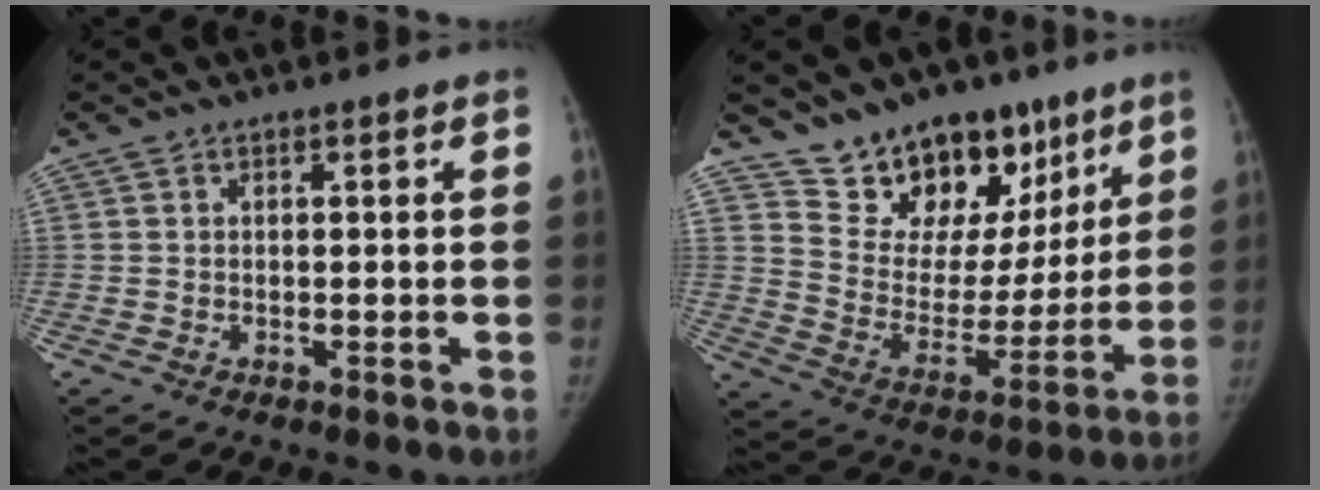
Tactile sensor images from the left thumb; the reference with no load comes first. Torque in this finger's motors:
{"motor_torque": [0.53, 0.54, -0.25, -0.53, 0.00]}